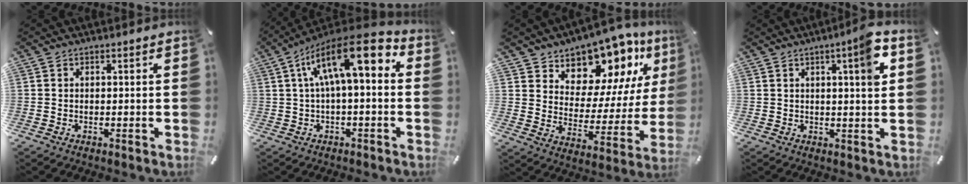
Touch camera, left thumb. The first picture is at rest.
{"total": 16.0, "force": [4.5, 5.8, 14.2], "torque": [-0.242, -0.021, 0.072]}
{"total": 12.5, "force": [9.9, 7.2, 2.6], "torque": [-0.049, -0.103, 0.176]}
{"total": 7.4, "force": [2.6, 0.6, 6.9], "torque": [-0.094, -0.013, 0.032]}